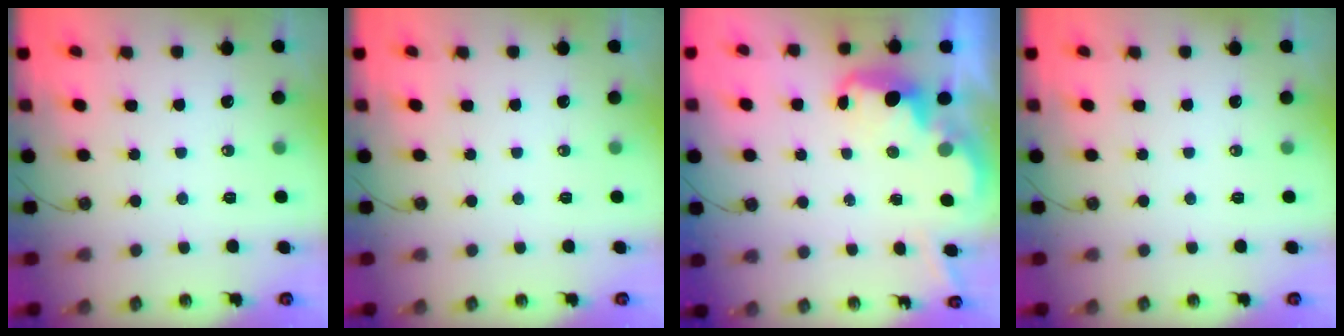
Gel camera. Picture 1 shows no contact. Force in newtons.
{"total": 0.0}
{"total": 2.9, "press": 2.8, "slide": 0.6}
{"total": 0.0}